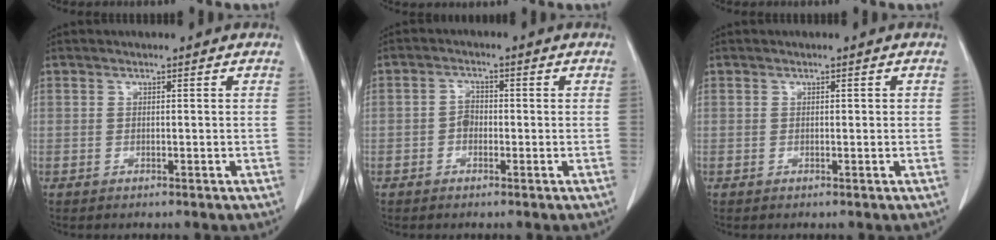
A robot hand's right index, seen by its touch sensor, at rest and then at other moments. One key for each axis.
{"total": 2.2, "fx": -0.6, "fy": 1.6, "fz": 1.3, "tx": -0.019, "ty": 0.007, "tz": -0.012}
{"total": 0.6, "fx": 0.1, "fy": 0.3, "fz": 0.5, "tx": -0.008, "ty": 0.003, "tz": 0.003}